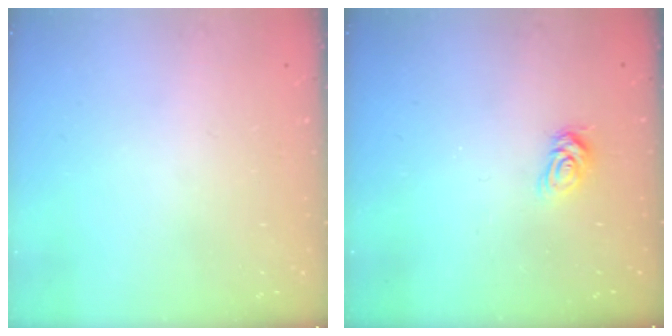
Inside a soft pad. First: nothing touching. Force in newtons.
{"total": 5.7, "press": 5.7, "slide": 0.6}